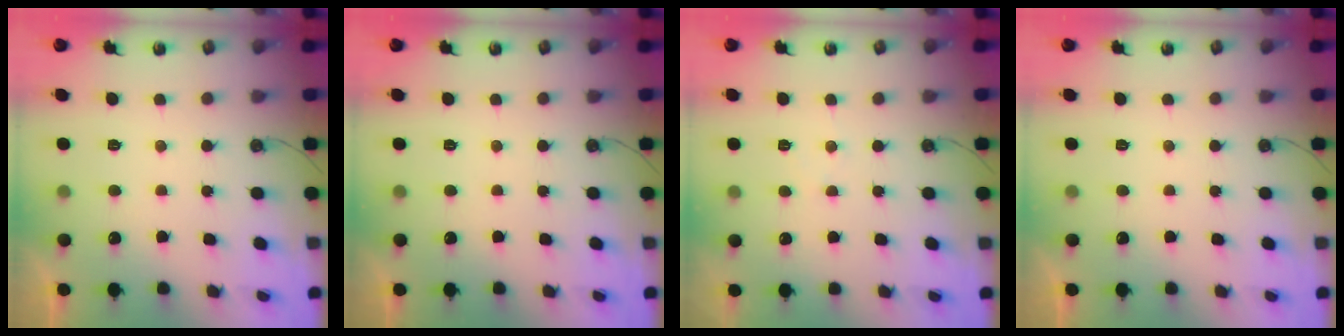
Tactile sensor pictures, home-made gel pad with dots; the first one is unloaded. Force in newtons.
{"total": 0.0}
{"total": 3.4, "press": 3.3, "slide": 0.5}
{"total": 0.0}